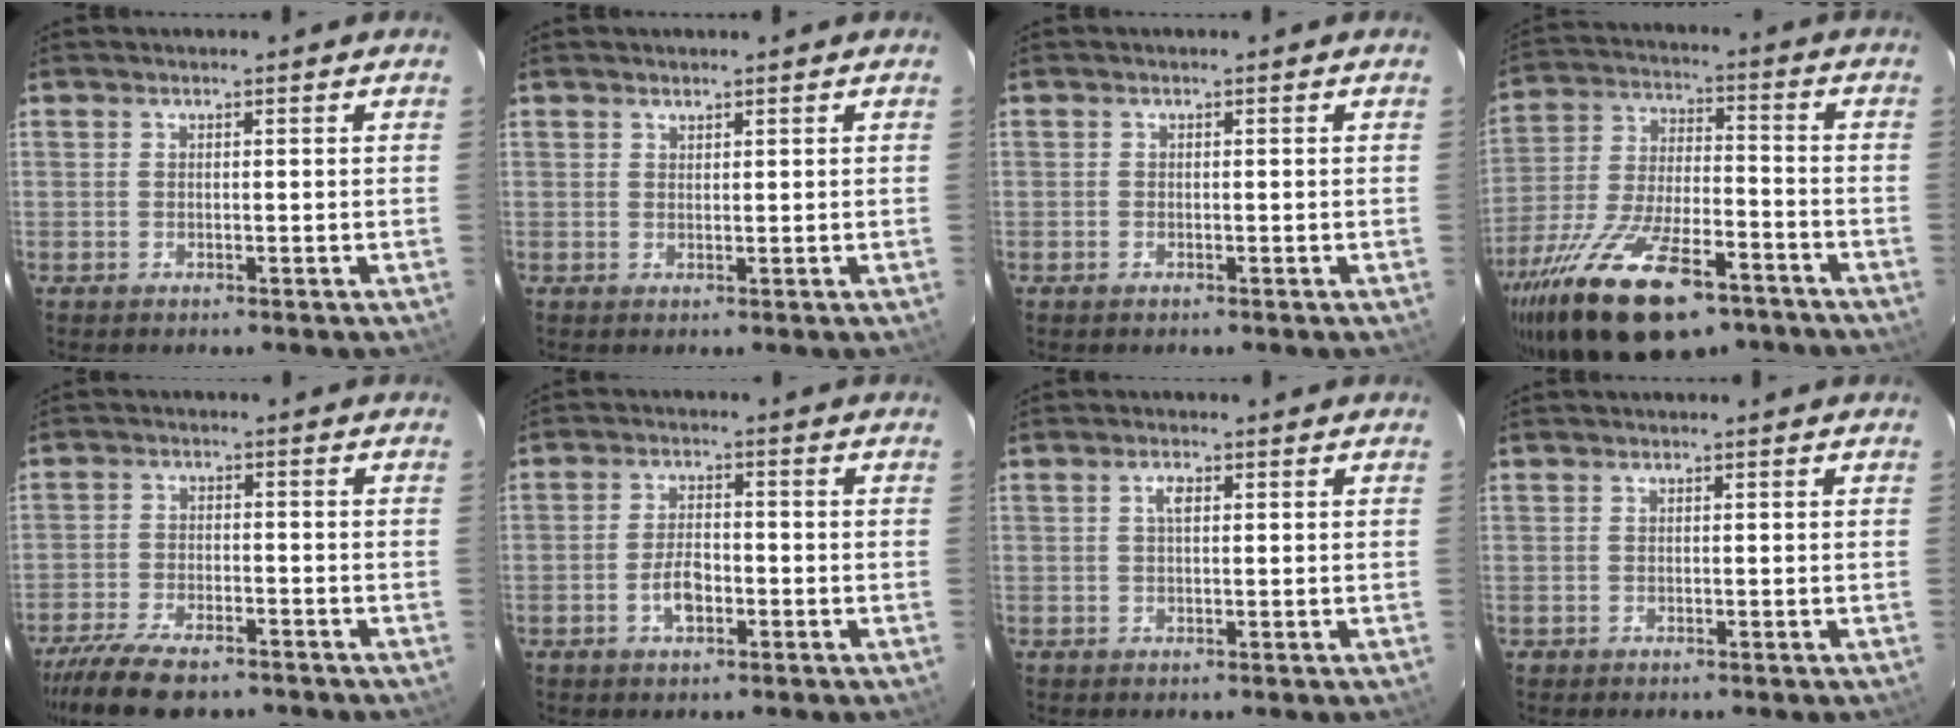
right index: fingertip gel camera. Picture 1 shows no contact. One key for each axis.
{"total": 0.9, "fx": 0.8, "fy": 0.4, "fz": 0.1, "tx": -0.002, "ty": 0.002, "tz": 0.014}
{"total": 0.6, "fx": -0.4, "fy": 0.4, "fz": 0.1, "tx": -0.001, "ty": 0.001, "tz": -0.009}
{"total": 25.1, "fx": -16.2, "fy": 10.2, "fz": 16.2, "tx": -0.320, "ty": -0.038, "tz": -0.260}
{"total": 12.4, "fx": -9.8, "fy": 4.3, "fz": 6.3, "tx": -0.148, "ty": -0.027, "tz": -0.171}
{"total": 4.9, "fx": -2.0, "fy": 2.6, "fz": 3.7, "tx": -0.075, "ty": 0.004, "tz": -0.033}
{"total": 1.9, "fx": 0.5, "fy": 0.9, "fz": 1.6, "tx": -0.031, "ty": 0.006, "tz": 0.009}
{"total": 0.6, "fx": -0.2, "fy": 0.5, "fz": 0.0, "tx": 0.002, "ty": 0.002, "tz": -0.002}